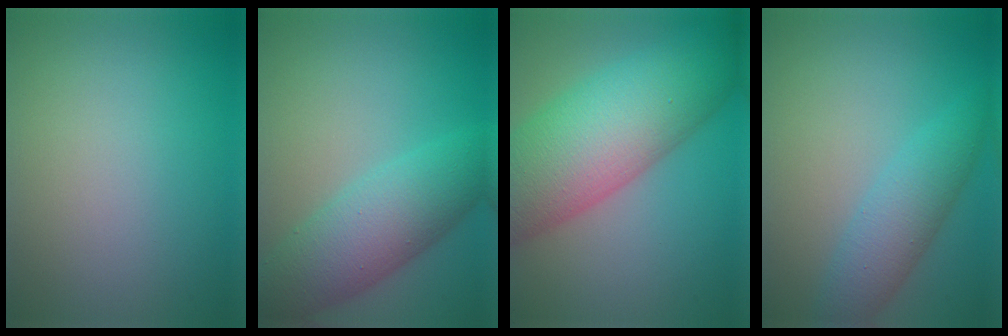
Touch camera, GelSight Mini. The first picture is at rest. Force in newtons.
{"total": 7.3, "press": 7.3, "slide": 0.1}
{"total": 12.5, "press": 12.5, "slide": 0.6}
{"total": 4.0, "press": 4.0, "slide": 0.1}